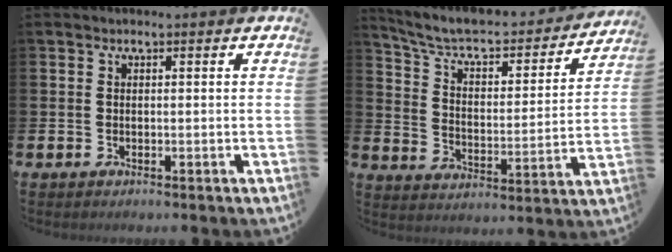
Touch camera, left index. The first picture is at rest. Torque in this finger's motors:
{"motor_torque": [-0.14, -0.97, 0.61, 0.20]}